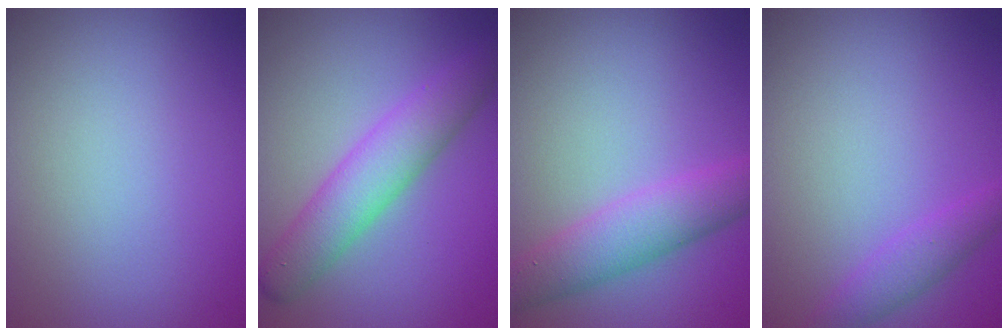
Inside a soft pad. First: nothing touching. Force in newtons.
{"total": 5.1, "press": 5.1, "slide": 0.2}
{"total": 4.0, "press": 4.0, "slide": 0.2}
{"total": 1.9, "press": 1.9, "slide": 0.1}